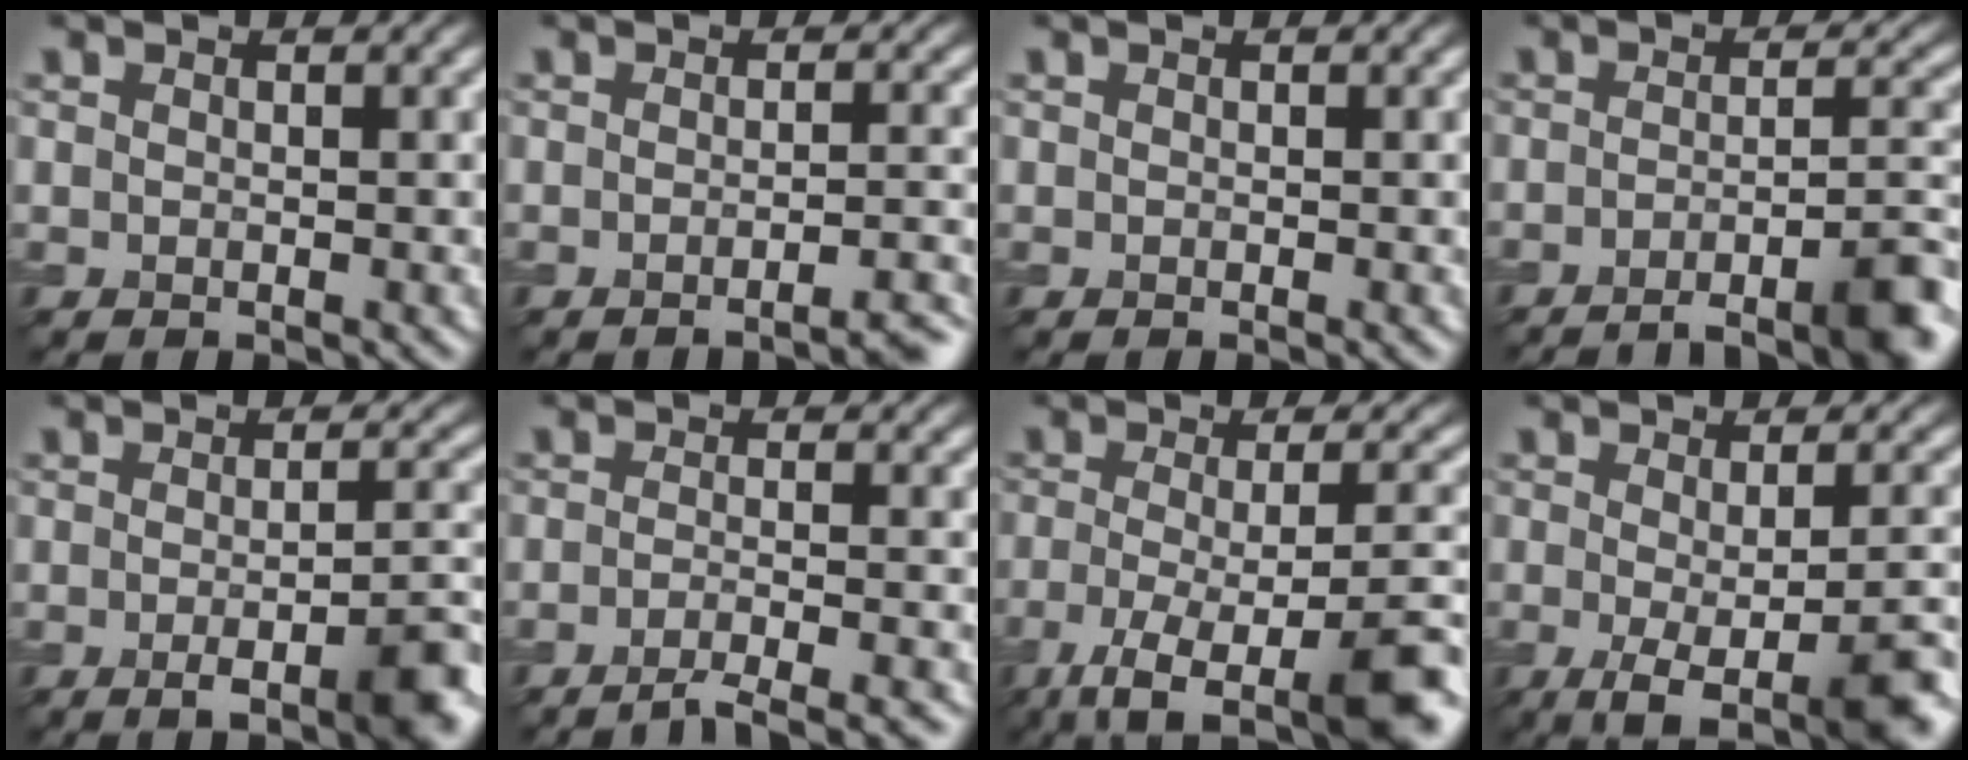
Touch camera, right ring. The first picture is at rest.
{"total": 3.0, "force": [-2.1, 0.5, 2.1], "torque": [-0.020, 0.007, -0.036]}
{"total": 0.0}
{"total": 6.9, "force": [-4.5, 1.4, 5.1], "torque": [-0.054, 0.011, -0.068]}
{"total": 5.6, "force": [-2.1, 1.4, 5.0], "torque": [-0.068, 0.000, -0.034]}
{"total": 4.7, "force": [-3.4, 0.8, 3.1], "torque": [-0.046, 0.001, -0.057]}
{"total": 10.9, "force": [-5.8, 3.0, 8.7], "torque": [-0.136, -0.011, -0.095]}
{"total": 7.5, "force": [-2.6, 2.2, 6.7], "torque": [-0.092, -0.014, -0.035]}